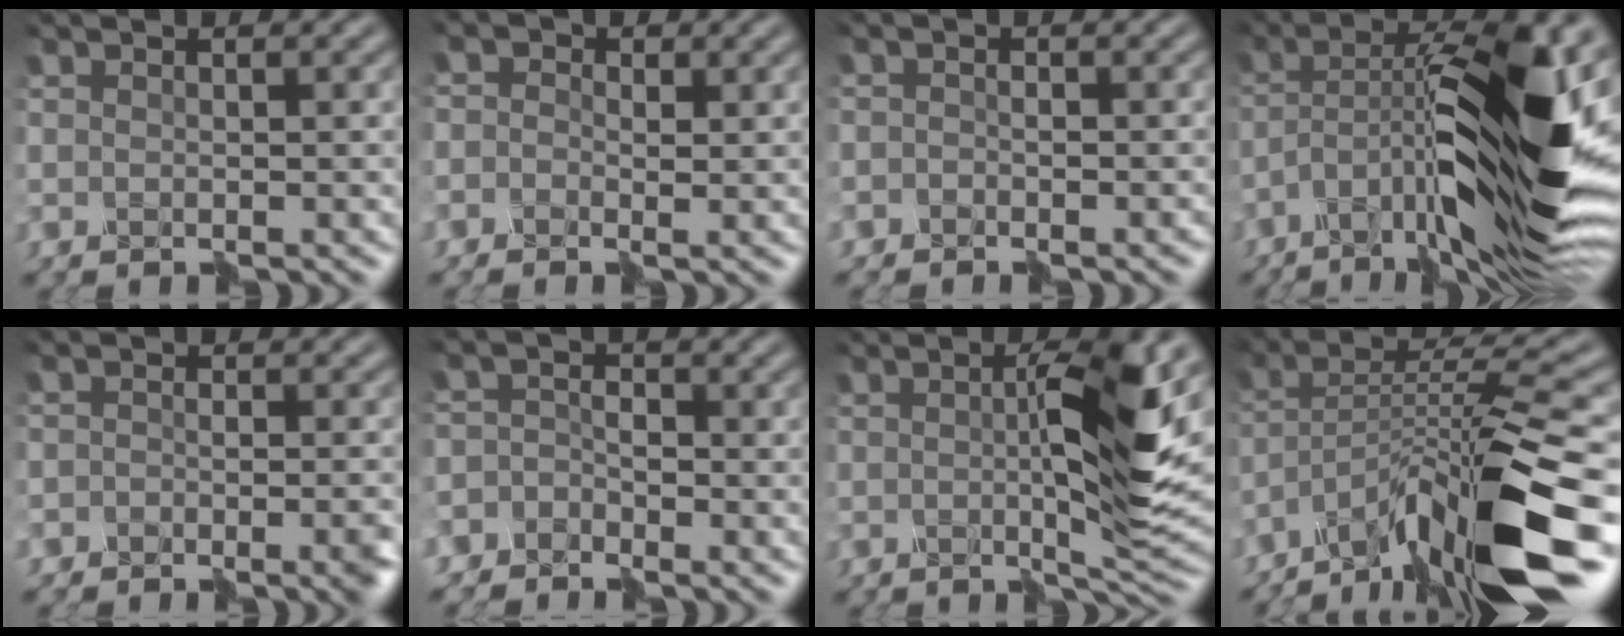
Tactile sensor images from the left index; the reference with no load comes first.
{"total": 1.7, "force": [-0.3, 1.6, 0.2], "torque": [-0.006, 0.011, -0.015]}
{"total": 2.4, "force": [-2.1, 1.0, -0.6], "torque": [0.020, 0.014, -0.031]}
{"total": 15.1, "force": [-4.4, 4.2, 13.8], "torque": [-0.235, 0.025, -0.075]}
{"total": 3.2, "force": [-2.7, 1.3, 1.3], "torque": [-0.007, 0.001, -0.039]}
{"total": 2.8, "force": [-2.5, 1.1, -0.9], "torque": [0.025, 0.009, -0.047]}
{"total": 9.0, "force": [0.4, 1.7, 8.8], "torque": [-0.144, 0.004, 0.009]}
{"total": 13.1, "force": [-8.4, 2.9, 9.7], "torque": [-0.174, 0.023, -0.149]}